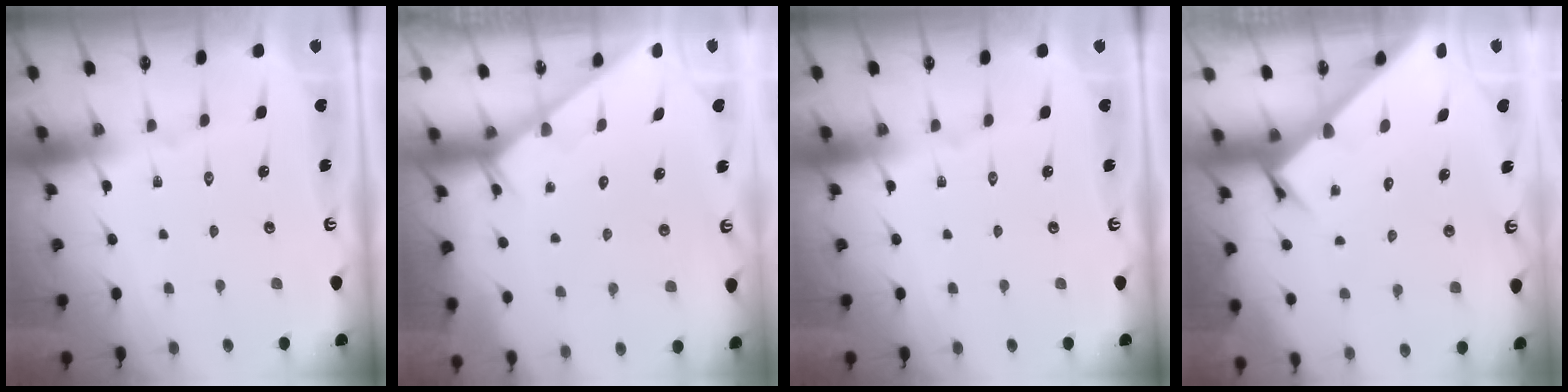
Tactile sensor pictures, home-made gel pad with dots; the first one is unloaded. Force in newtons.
{"total": 2.4, "press": 2.4, "slide": 0.1}
{"total": 0.0}
{"total": 3.2, "press": 3.2, "slide": 0.2}